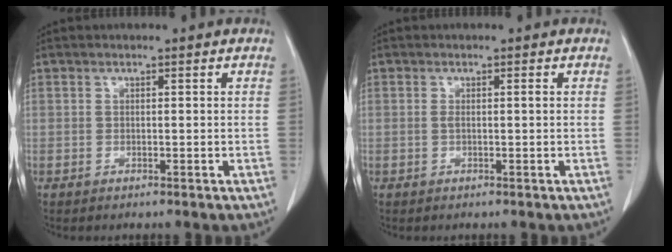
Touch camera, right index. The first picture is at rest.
{"total": 0.9, "force": [0.0, 0.0, 0.9], "torque": [-0.020, -0.001, 0.002]}